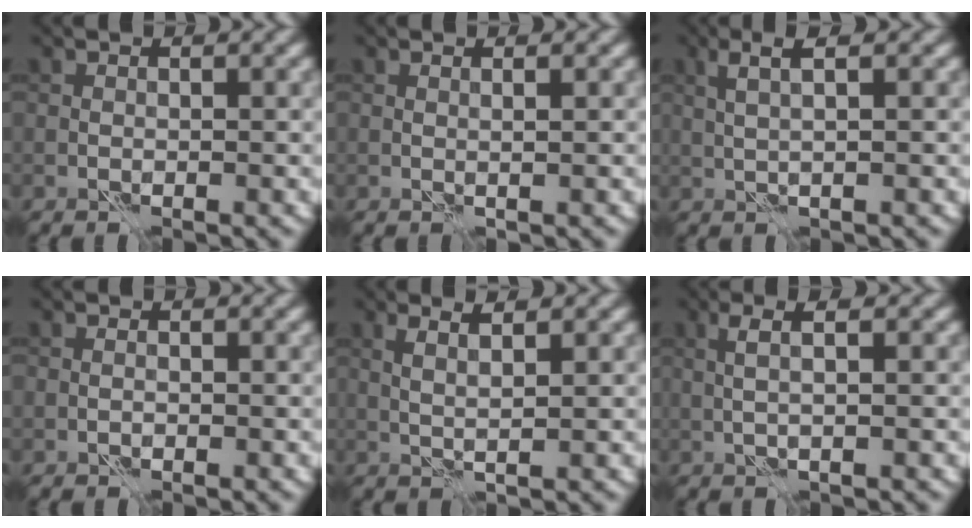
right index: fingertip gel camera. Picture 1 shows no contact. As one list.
[{"total": 0.8, "force": [0.3, 0.1, 0.7], "torque": [-0.012, 0.003, 0.000]}, {"total": 2.5, "force": [1.0, 0.3, 2.3], "torque": [-0.039, -0.001, 0.019]}, {"total": 0.6, "force": [-0.2, 0.4, 0.3], "torque": [-0.004, 0.001, -0.005]}, {"total": 2.2, "force": [1.1, 0.4, 1.9], "torque": [-0.032, 0.001, 0.017]}, {"total": 2.2, "force": [0.6, 0.3, 2.1], "torque": [-0.043, 0.008, 0.011]}]